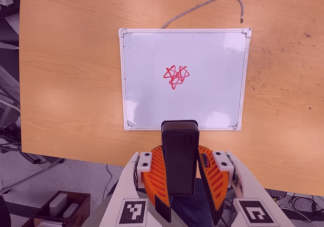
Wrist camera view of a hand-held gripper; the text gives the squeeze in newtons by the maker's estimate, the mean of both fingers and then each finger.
{"total": 8.8, "left": 7.8, "right": 9.9}